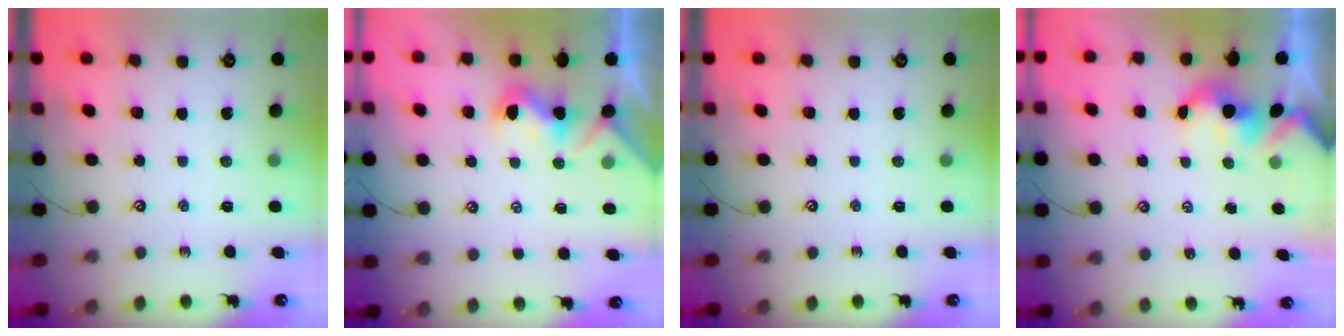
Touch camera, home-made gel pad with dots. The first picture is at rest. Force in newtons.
{"total": 0.5, "press": 0.3, "slide": 0.4}
{"total": 0.0}
{"total": 1.8, "press": 1.8, "slide": 0.1}